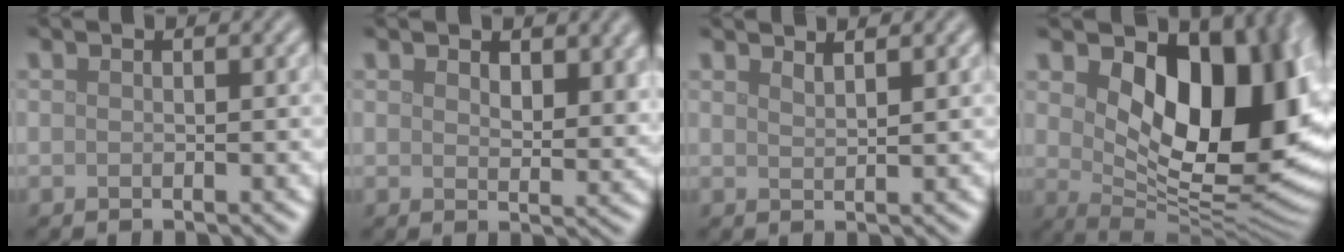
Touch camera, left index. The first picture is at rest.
{"total": 4.0, "force": [2.0, 2.2, 2.7], "torque": [-0.042, -0.007, 0.034]}
{"total": 1.4, "force": [1.3, 0.3, 0.4], "torque": [0.002, 0.001, 0.018]}
{"total": 15.1, "force": [4.2, 8.3, 11.9], "torque": [-0.133, -0.010, 0.079]}